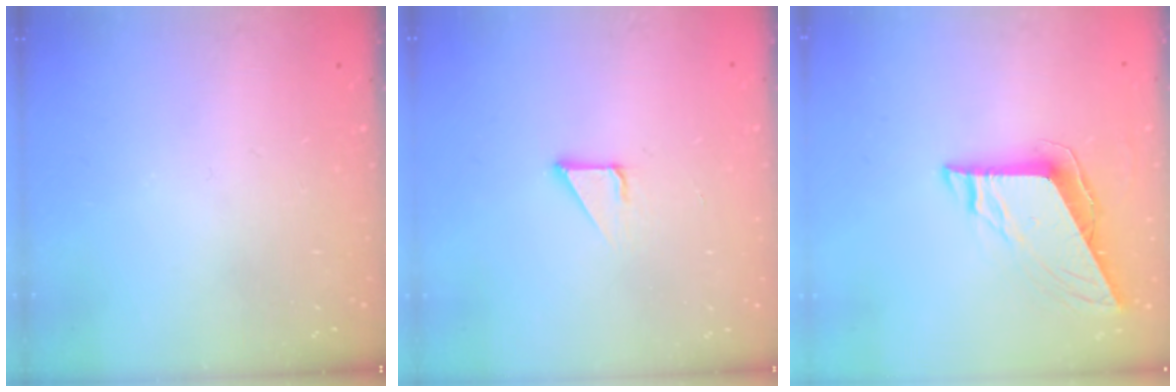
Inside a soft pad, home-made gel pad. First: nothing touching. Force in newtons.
{"total": 2.1, "press": 2.1, "slide": 0.0}
{"total": 8.9, "press": 8.8, "slide": 1.2}